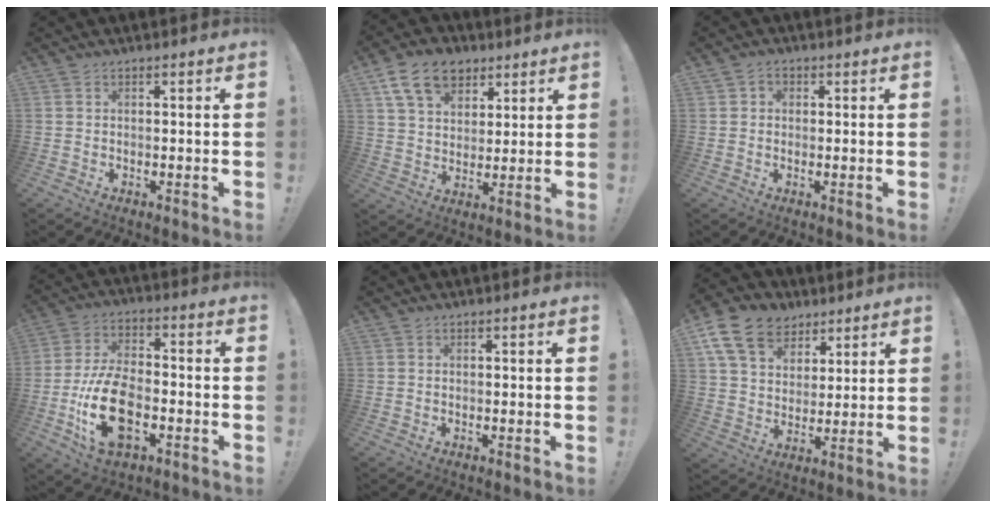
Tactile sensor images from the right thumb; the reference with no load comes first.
{"total": 14.3, "force": [8.0, 9.7, 6.9], "torque": [-0.114, -0.032, 0.153]}
{"total": 2.1, "force": [0.4, 1.8, 1.0], "torque": [-0.016, 0.002, 0.006]}
{"total": 17.1, "force": [-6.0, 9.4, 13.0], "torque": [-0.249, 0.022, -0.099]}
{"total": 0.0}
{"total": 15.6, "force": [8.7, 11.0, 6.8], "torque": [-0.118, -0.041, 0.169]}